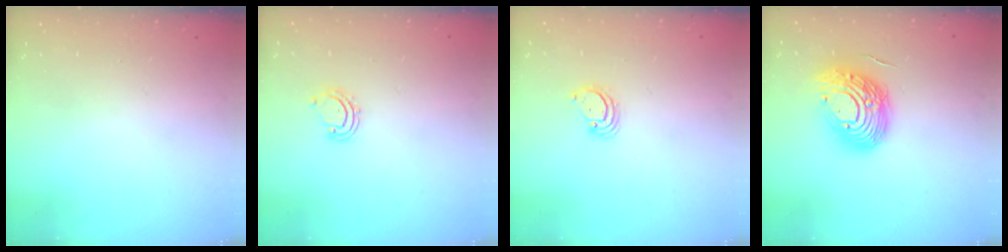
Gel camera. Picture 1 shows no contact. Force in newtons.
{"total": 3.5, "press": 3.5, "slide": 0.3}
{"total": 2.9, "press": 2.9, "slide": 0.3}
{"total": 16.2, "press": 16.1, "slide": 1.8}